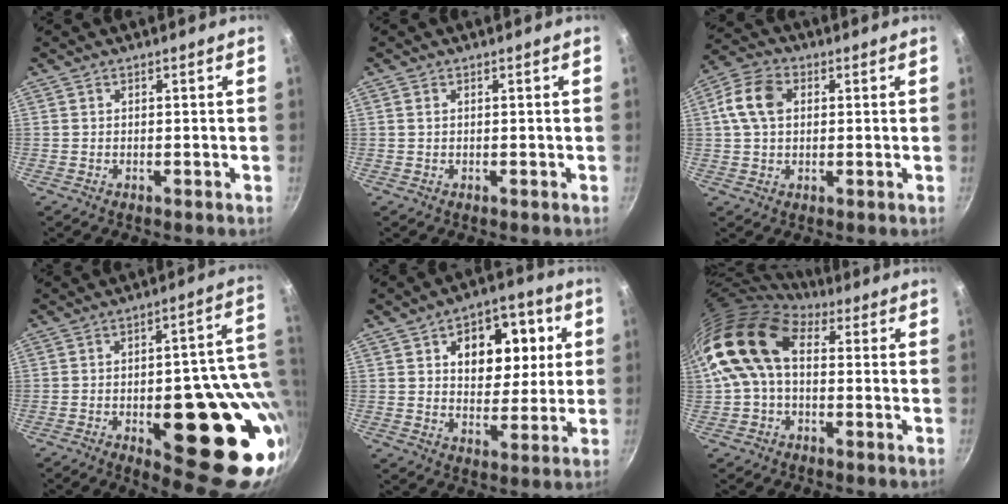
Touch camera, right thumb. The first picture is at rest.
{"total": 0.6, "force": [0.2, 0.4, 0.4], "torque": [-0.009, 0.001, 0.003]}
{"total": 9.0, "force": [1.8, 6.2, 6.2], "torque": [-0.117, 0.017, 0.021]}
{"total": 26.1, "force": [-3.3, 10.5, 23.6], "torque": [-0.244, -0.003, -0.028]}
{"total": 14.9, "force": [4.0, 10.1, 10.2], "torque": [-0.098, -0.005, 0.055]}
{"total": 13.8, "force": [1.7, 9.1, 10.2], "torque": [-0.173, 0.025, 0.015]}